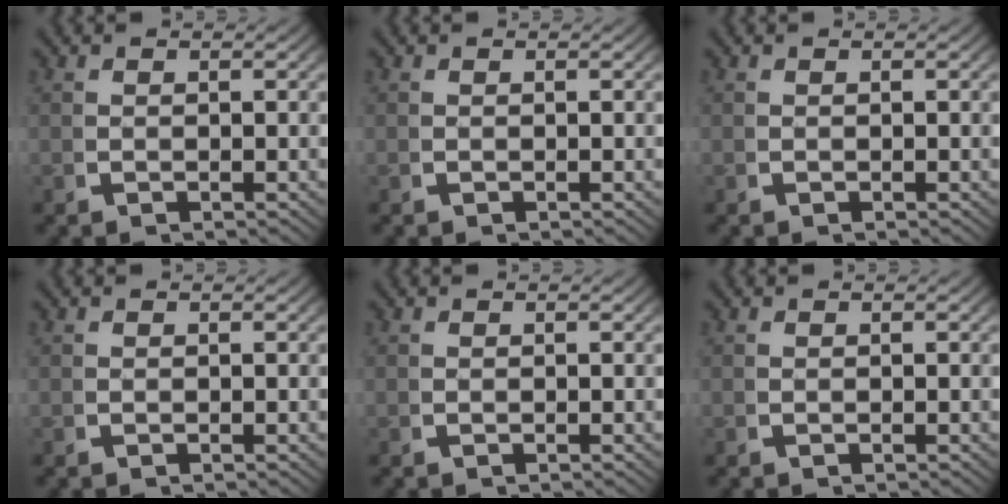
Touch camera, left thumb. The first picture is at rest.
{"total": 0.0}
{"total": 0.0}
{"total": 0.0}
{"total": 0.0}
{"total": 0.0}